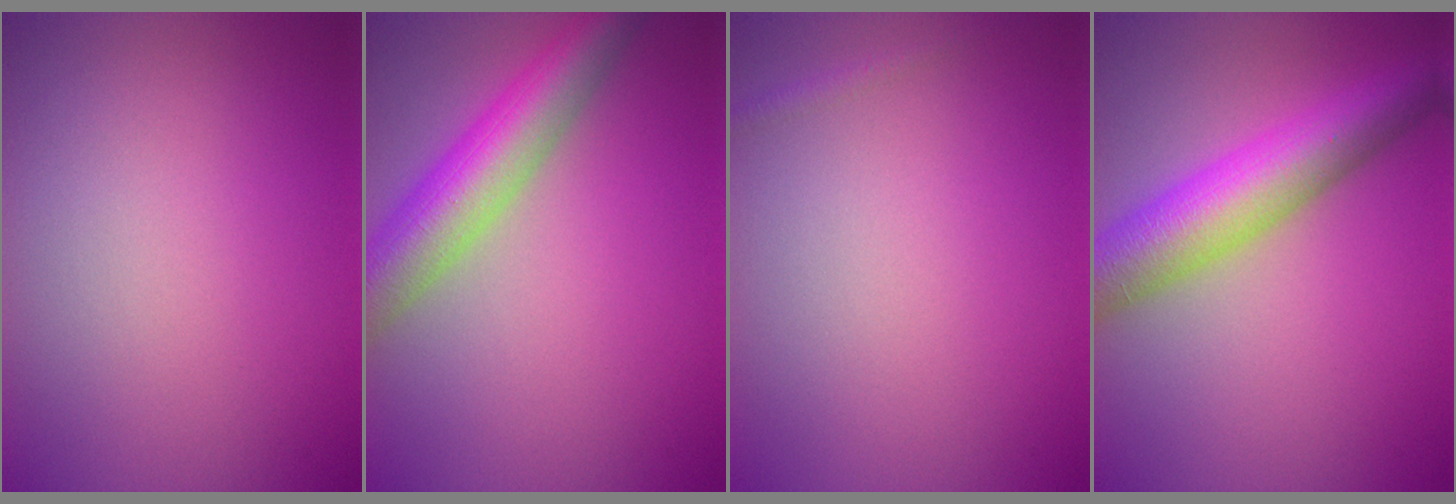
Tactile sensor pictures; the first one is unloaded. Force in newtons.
{"total": 7.4, "press": 7.4, "slide": 0.3}
{"total": 0.8, "press": 0.8, "slide": 0.0}
{"total": 8.2, "press": 8.2, "slide": 0.2}